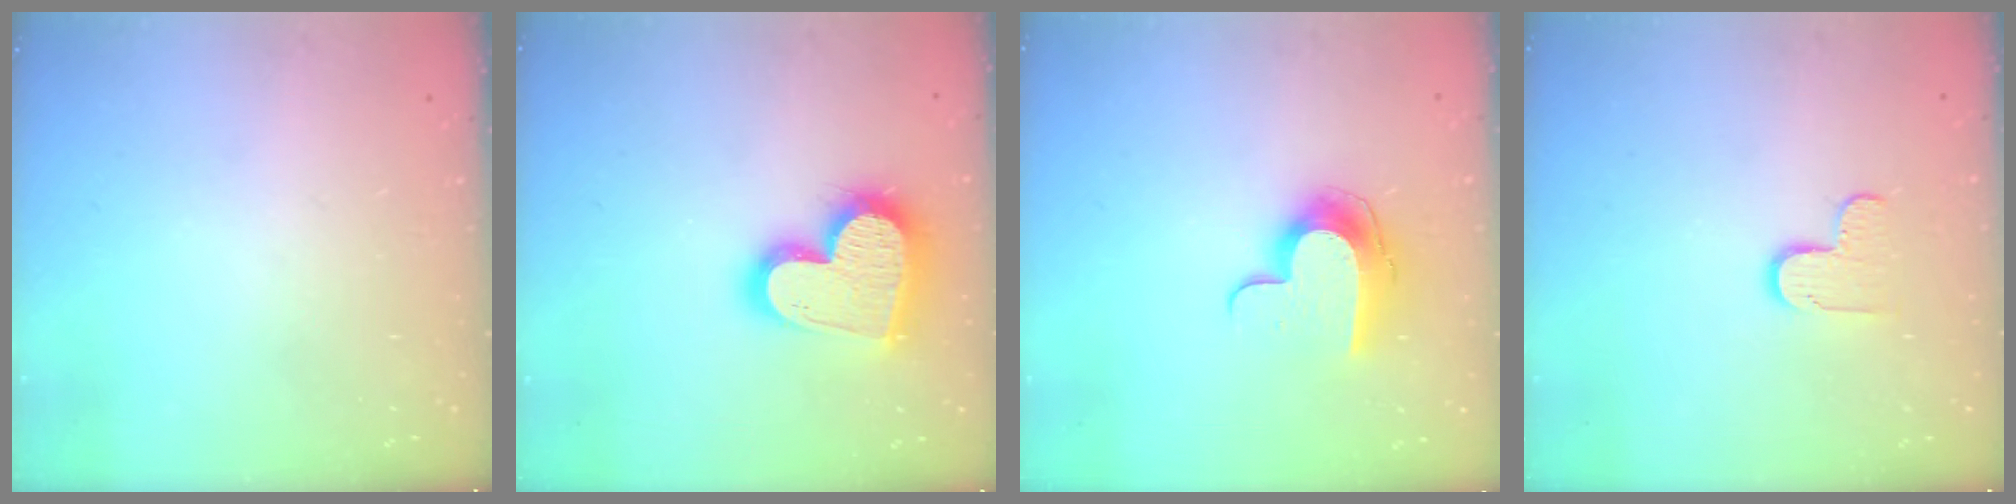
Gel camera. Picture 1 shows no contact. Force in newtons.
{"total": 21.6, "press": 21.5, "slide": 1.8}
{"total": 10.5, "press": 10.5, "slide": 0.3}
{"total": 6.5, "press": 6.5, "slide": 0.5}